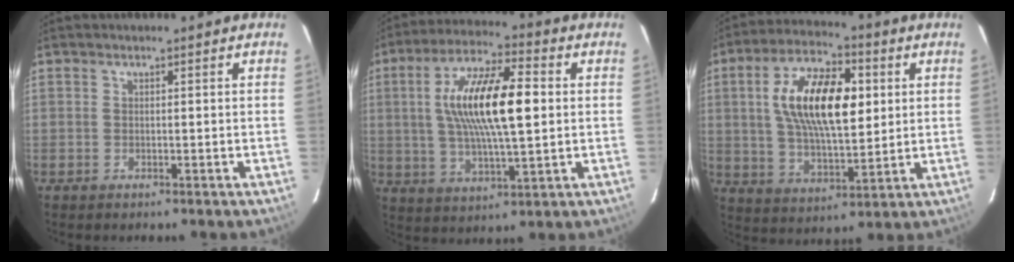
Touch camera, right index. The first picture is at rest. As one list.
[{"total": 16.3, "force": [2.0, 4.8, 15.4], "torque": [-0.287, 0.013, 0.034]}, {"total": 17.0, "force": [3.5, 7.7, 14.8], "torque": [-0.268, 0.021, 0.064]}]